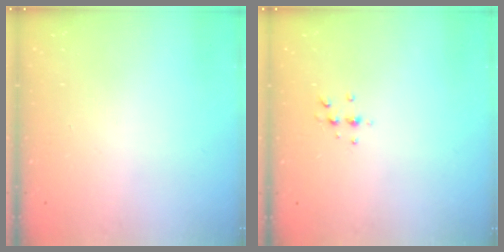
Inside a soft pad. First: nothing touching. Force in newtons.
{"total": 4.3, "press": 4.2, "slide": 1.1}